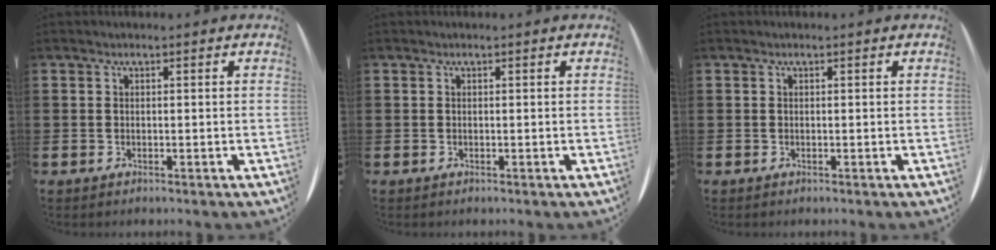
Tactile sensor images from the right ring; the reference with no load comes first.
{"total": 0.0}
{"total": 0.0}